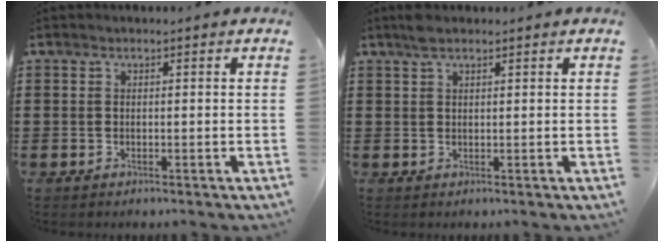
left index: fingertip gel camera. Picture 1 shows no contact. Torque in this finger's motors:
{"motor_torque": [0.11, -0.07, 0.06, 0.03]}